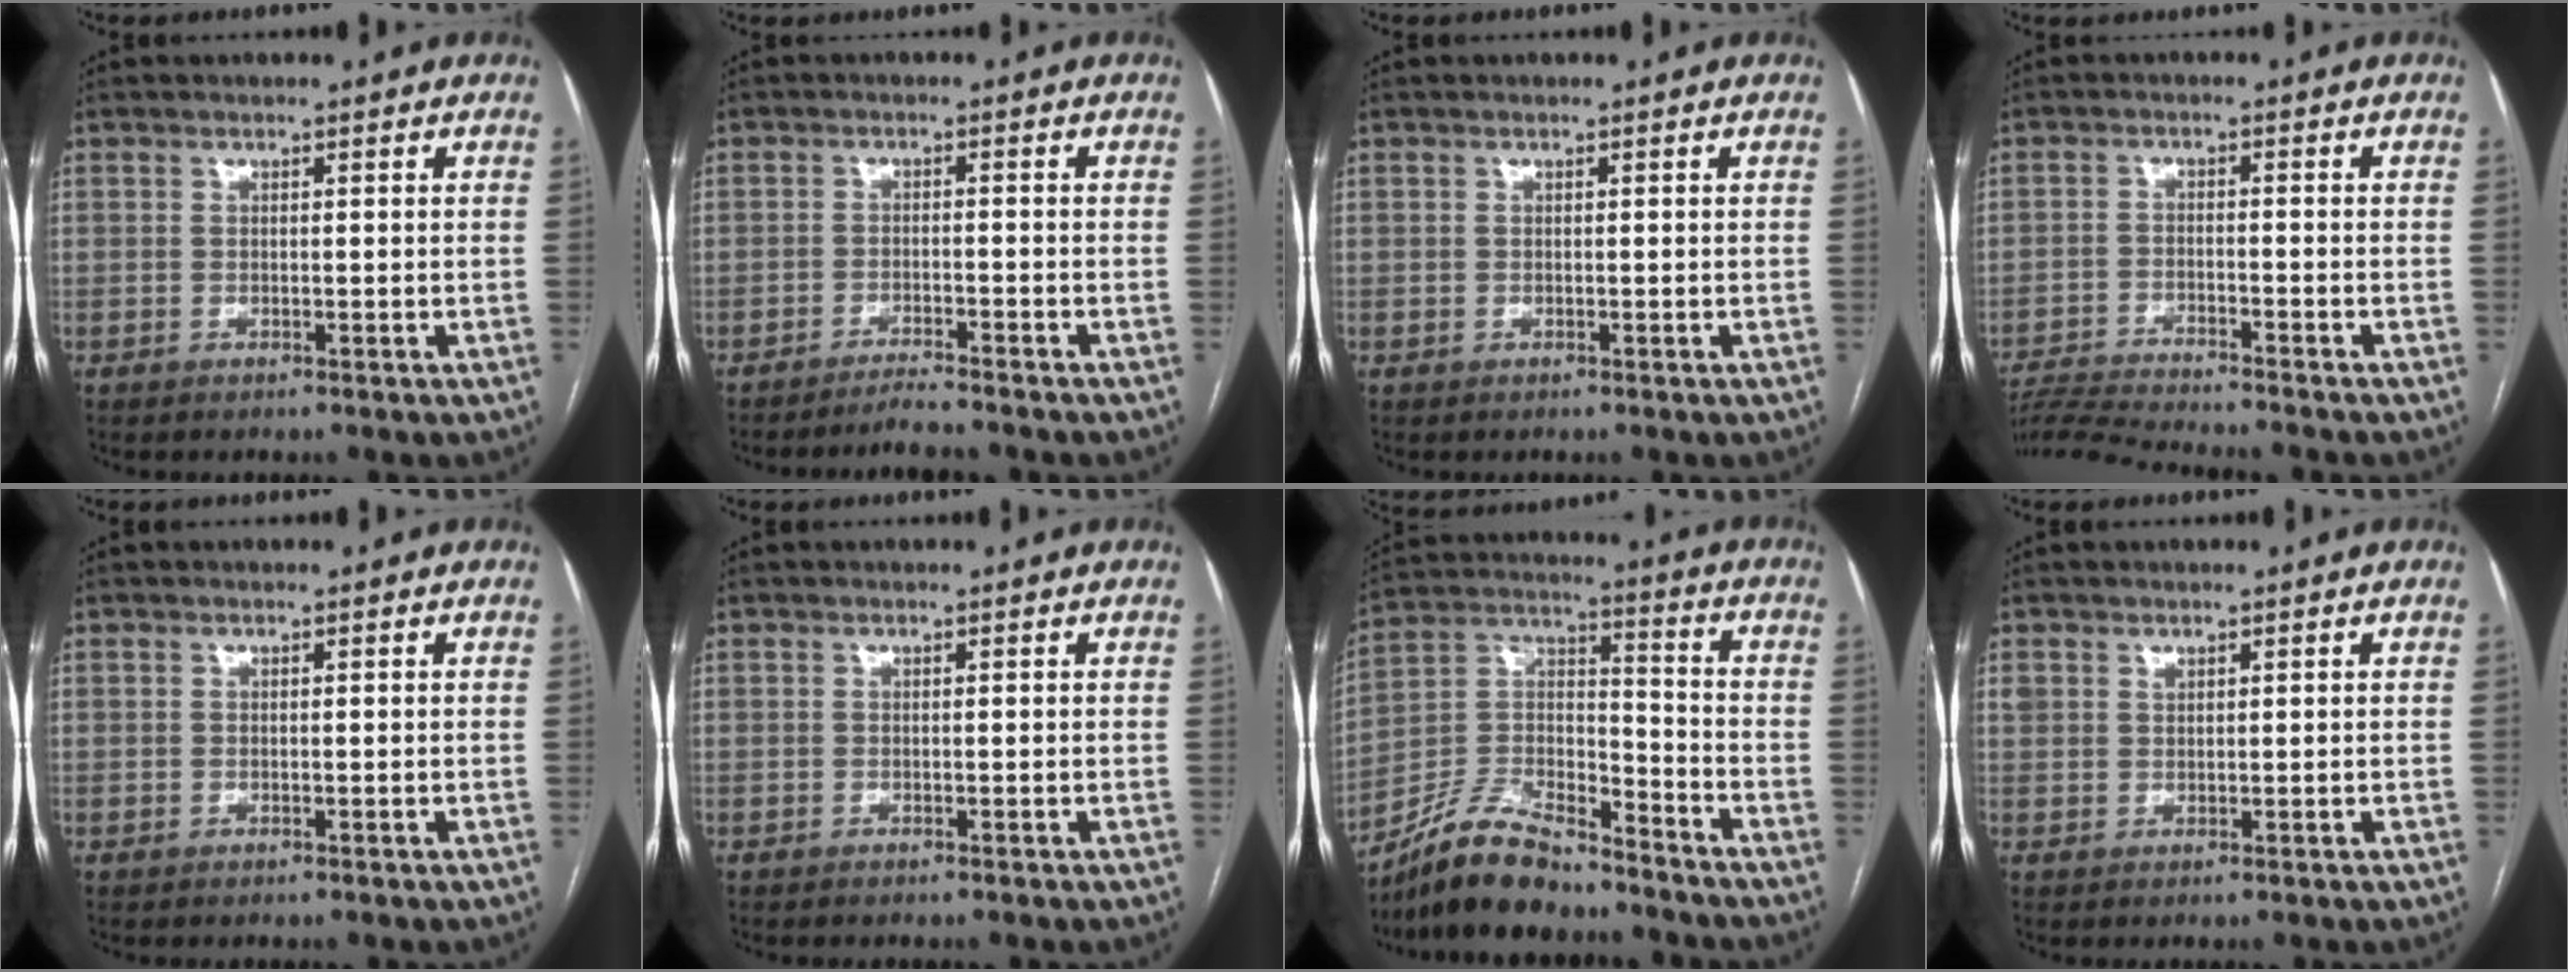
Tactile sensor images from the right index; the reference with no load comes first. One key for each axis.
{"total": 4.1, "fx": -3.9, "fy": -0.6, "fz": 1.1, "tx": -0.017, "ty": -0.012, "tz": -0.061}
{"total": 0.0}
{"total": 11.1, "fx": -10.3, "fy": -0.9, "fz": 4.0, "tx": -0.062, "ty": -0.014, "tz": -0.172}
{"total": 0.0}
{"total": 0.0}
{"total": 13.9, "fx": -12.0, "fy": 3.5, "fz": 6.0, "tx": -0.116, "ty": 0.017, "tz": -0.224}
{"total": 2.3, "fx": 1.2, "fy": 1.8, "fz": 0.8, "tx": -0.019, "ty": 0.010, "tz": 0.029}